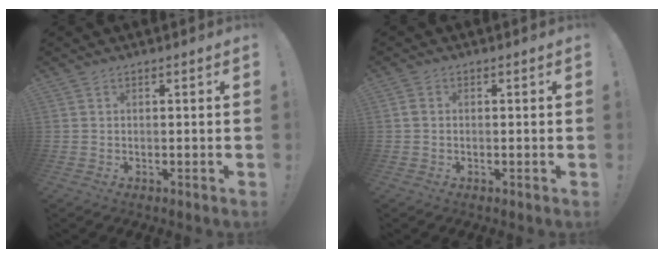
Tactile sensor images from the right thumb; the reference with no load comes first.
{"total": 1.1, "force": [-0.2, 0.8, 0.7], "torque": [-0.011, 0.004, -0.004]}